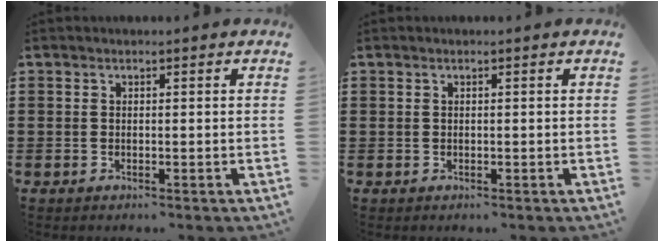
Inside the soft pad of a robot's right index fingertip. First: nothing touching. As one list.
[{"total": 0.0}]